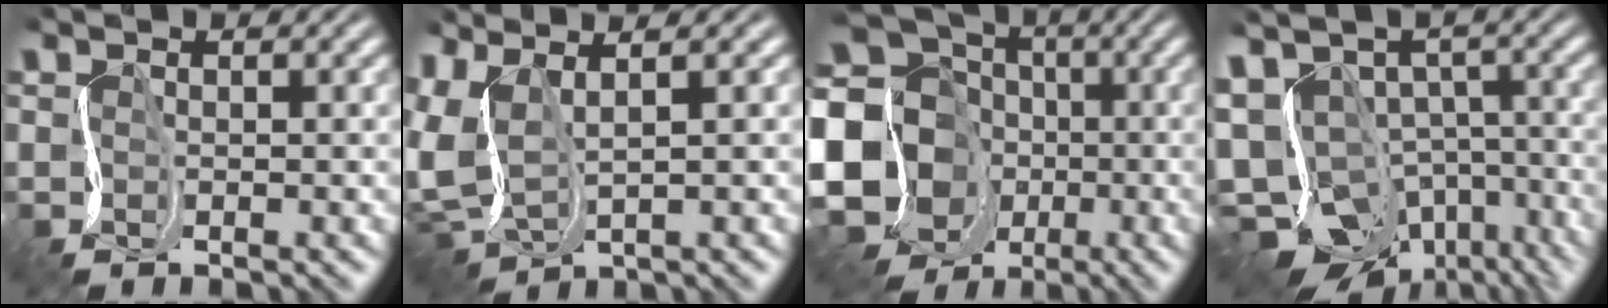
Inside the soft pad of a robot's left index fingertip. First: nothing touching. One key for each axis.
{"total": 6.1, "fx": 1.6, "fy": 2.4, "fz": 5.3, "tx": -0.146, "ty": 0.009, "tz": 0.032}
{"total": 19.1, "fx": -4.8, "fy": 16.7, "fz": 7.9, "tx": -0.194, "ty": 0.002, "tz": -0.122}
{"total": 12.2, "fx": -5.3, "fy": 8.0, "fz": 7.5, "tx": -0.135, "ty": -0.029, "tz": -0.057}